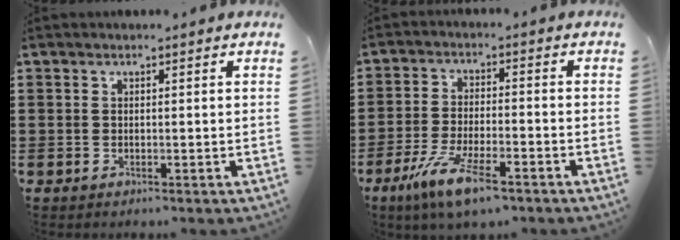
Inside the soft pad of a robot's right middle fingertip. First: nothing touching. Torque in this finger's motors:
{"motor_torque": [2.14, 0.00, 0.56, 0.21]}